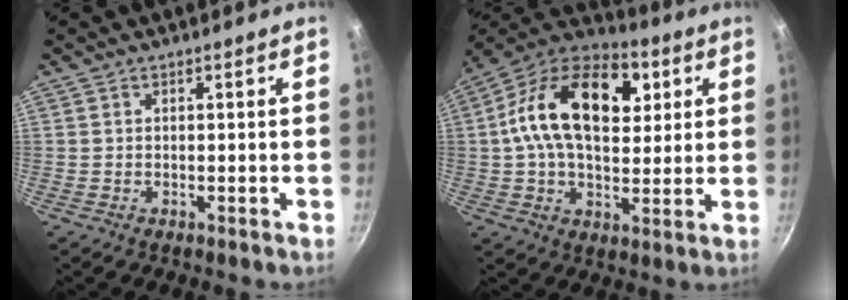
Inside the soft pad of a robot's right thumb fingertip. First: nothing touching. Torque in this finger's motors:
{"motor_torque": [2.40, 2.61, 1.00, -0.74, 0.53]}